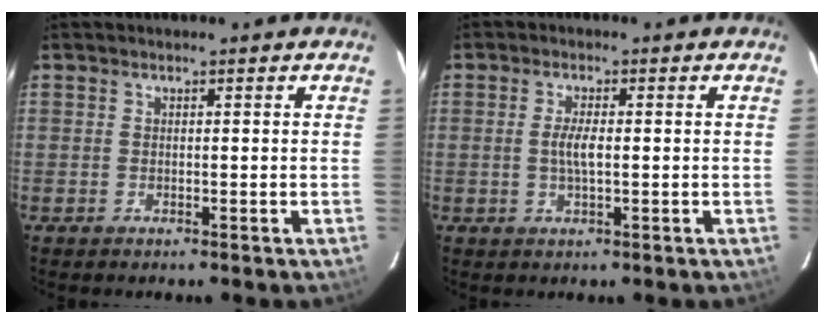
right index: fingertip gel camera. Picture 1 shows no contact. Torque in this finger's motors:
{"motor_torque": [0.80, -0.06, 0.42, 0.10]}